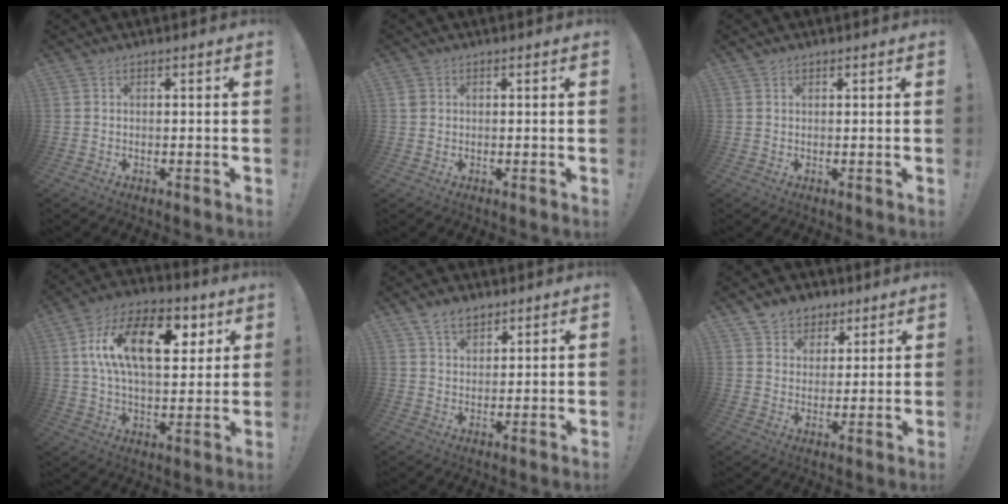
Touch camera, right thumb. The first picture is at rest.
{"total": 1.6, "force": [0.7, 1.3, 0.5], "torque": [-0.009, 0.002, 0.014]}
{"total": 0.7, "force": [0.6, 0.3, 0.1], "torque": [-0.001, 0.000, 0.013]}
{"total": 20.1, "force": [6.4, 11.0, 15.5], "torque": [-0.251, -0.005, 0.106]}
{"total": 6.5, "force": [4.6, 3.8, 2.6], "torque": [-0.050, -0.014, 0.088]}
{"total": 6.6, "force": [3.8, 5.4, 0.3], "torque": [-0.003, -0.033, 0.076]}